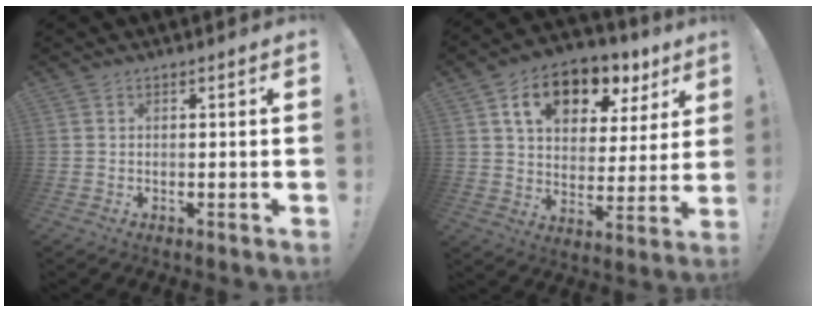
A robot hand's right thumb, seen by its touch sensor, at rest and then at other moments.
{"total": 15.1, "force": [8.4, 9.2, 8.6], "torque": [-0.137, -0.035, 0.150]}